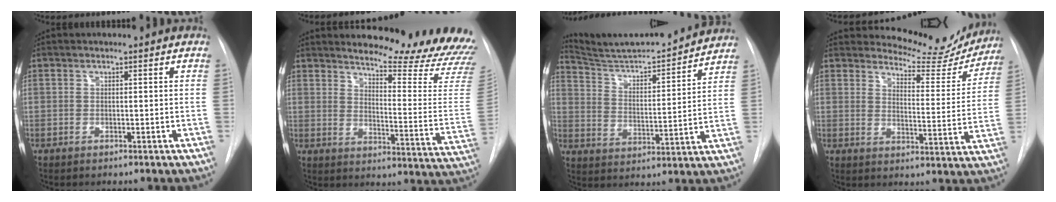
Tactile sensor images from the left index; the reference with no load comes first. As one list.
[{"total": 21.2, "force": [19.8, 2.6, 7.1], "torque": [-0.086, -0.130, 0.226]}, {"total": 17.6, "force": [16.7, 1.1, 5.5], "torque": [-0.089, -0.013, 0.252]}, {"total": 12.5, "force": [12.1, 2.9, 1.2], "torque": [-0.007, -0.043, 0.141]}]